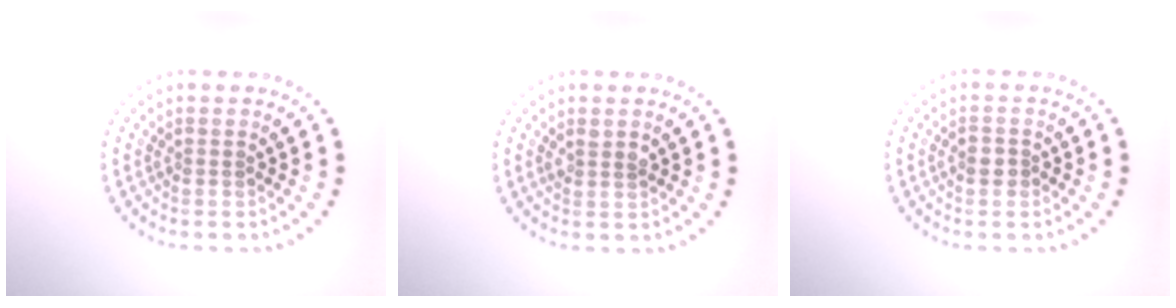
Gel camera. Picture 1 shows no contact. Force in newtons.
{"total": 1.0, "press": 1.0, "slide": 0.4}
{"total": 1.3, "press": 1.2, "slide": 0.3}